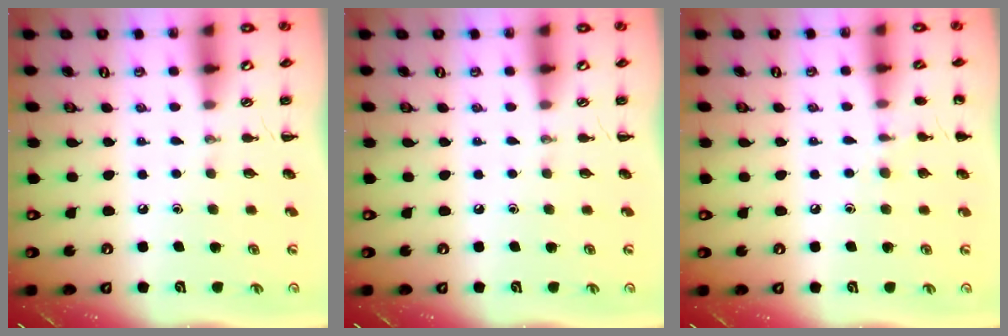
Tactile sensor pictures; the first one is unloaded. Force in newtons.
{"total": 0.0}
{"total": 6.0, "press": 5.8, "slide": 1.7}